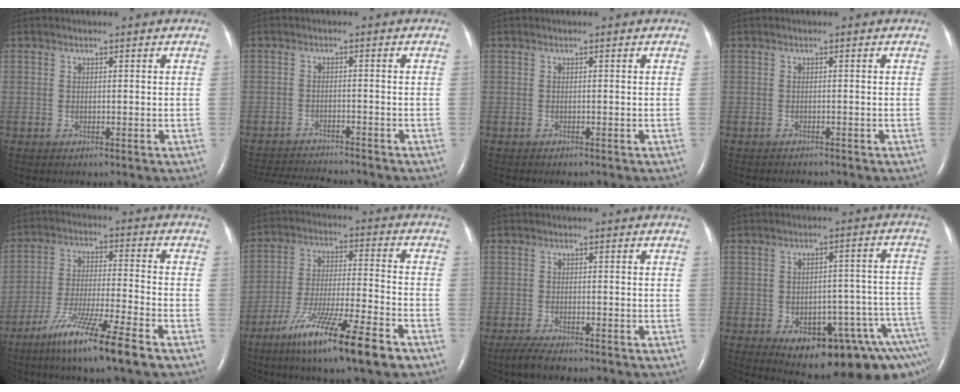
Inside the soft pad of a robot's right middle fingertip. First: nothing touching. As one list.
[{"total": 9.7, "force": [-9.3, 0.4, 2.6], "torque": [-0.045, -0.010, -0.143]}, {"total": 2.0, "force": [-1.7, 0.4, 0.9], "torque": [-0.017, -0.004, -0.018]}, {"total": 1.6, "force": [-1.5, 0.2, 0.1], "torque": [-0.005, -0.006, -0.019]}, {"total": 14.8, "force": [-9.6, 0.1, 11.3], "torque": [-0.216, -0.045, -0.172]}, {"total": 17.2, "force": [-10.9, 0.8, 13.3], "torque": [-0.232, -0.046, -0.191]}, {"total": 4.0, "force": [-3.2, 0.7, 2.2], "torque": [-0.049, -0.011, -0.053]}, {"total": 17.0, "force": [-10.0, 6.2, 12.2], "torque": [-0.083, 0.042, -0.127]}]